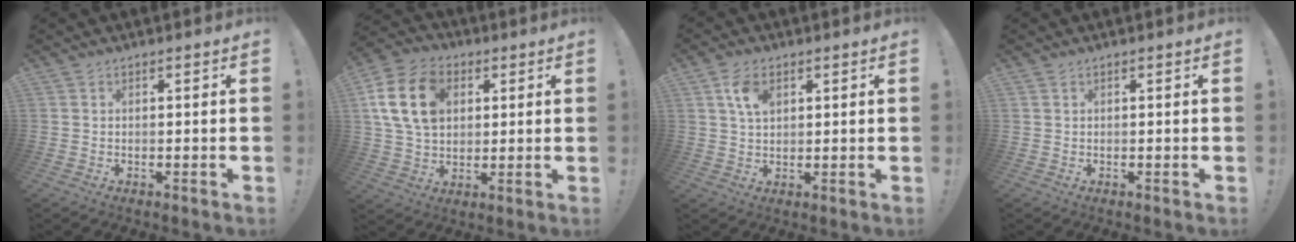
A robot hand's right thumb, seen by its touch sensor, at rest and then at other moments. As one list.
[{"total": 17.1, "force": [4.9, 12.5, 10.6], "torque": [-0.196, -0.010, 0.092]}, {"total": 6.2, "force": [2.4, 3.8, 4.3], "torque": [-0.066, -0.002, 0.043]}, {"total": 0.0}]